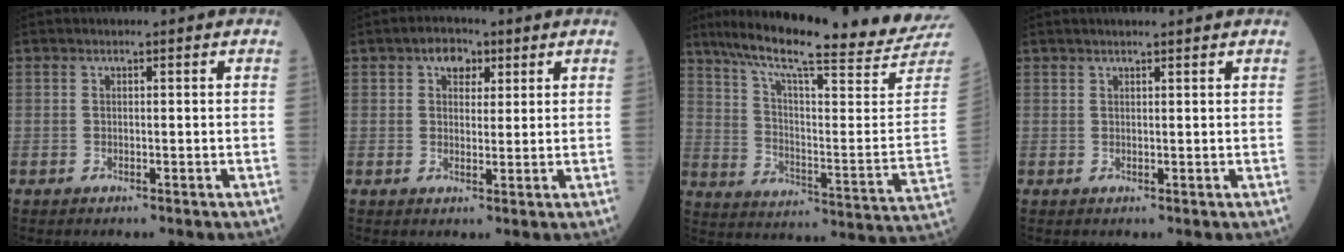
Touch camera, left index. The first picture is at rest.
{"total": 3.6, "force": [1.9, 2.3, 2.0], "torque": [-0.034, 0.015, 0.029]}
{"total": 26.7, "force": [23.4, 0.7, 12.8], "torque": [-0.211, -0.078, 0.308]}
{"total": 3.6, "force": [3.2, 0.2, 1.6], "torque": [-0.017, 0.022, 0.044]}